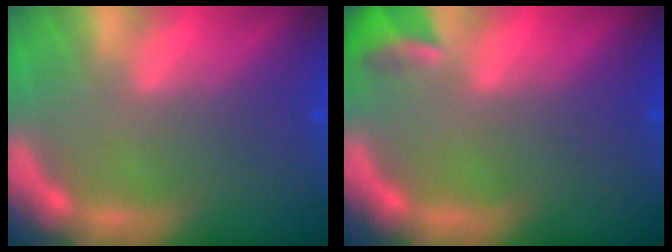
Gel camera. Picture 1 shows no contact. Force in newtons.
{"total": 2.4}